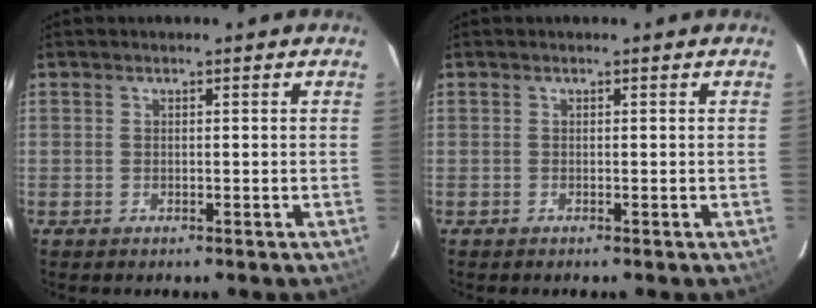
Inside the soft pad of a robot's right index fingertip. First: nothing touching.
{"total": 0.0}